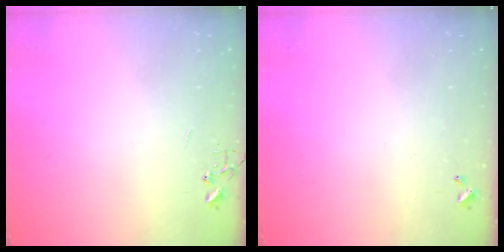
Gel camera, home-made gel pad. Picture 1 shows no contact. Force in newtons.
{"total": 0.0}